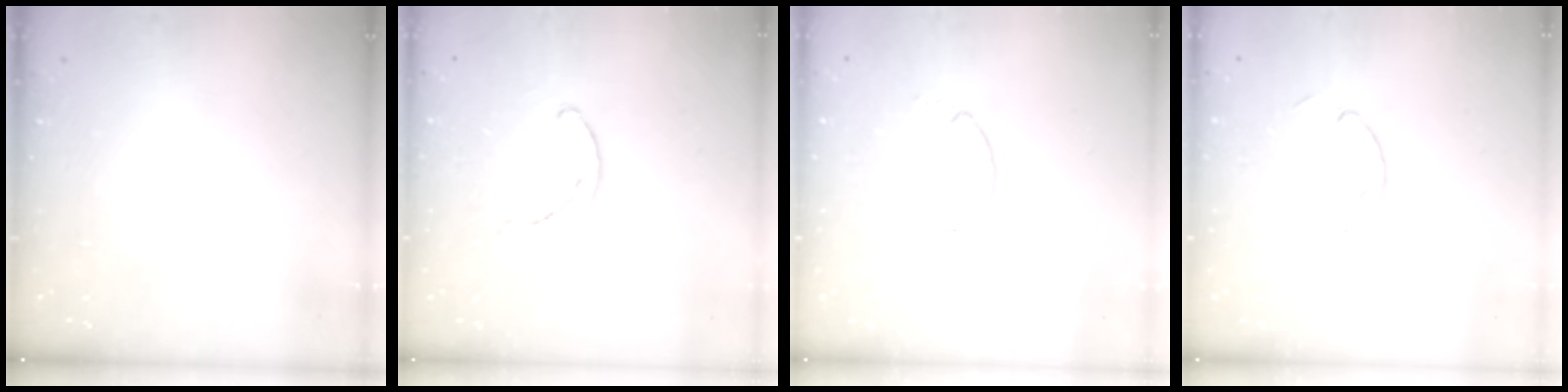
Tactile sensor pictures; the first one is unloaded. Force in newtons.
{"total": 2.8, "press": 2.8, "slide": 0.2}
{"total": 0.6, "press": 0.5, "slide": 0.1}
{"total": 2.9, "press": 2.9, "slide": 0.4}